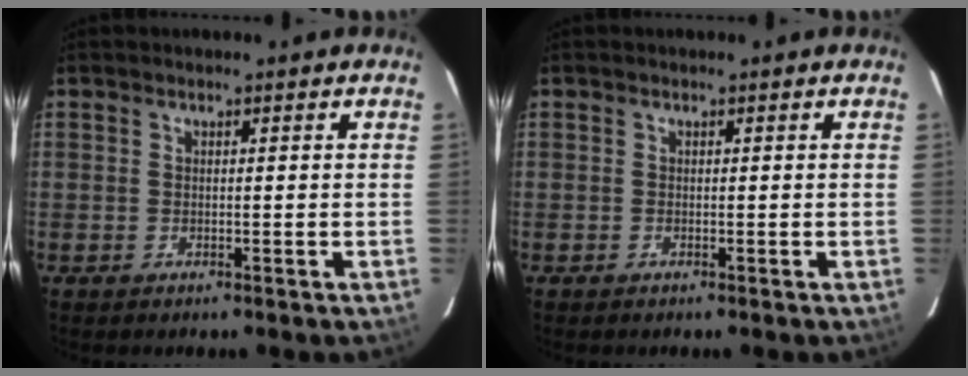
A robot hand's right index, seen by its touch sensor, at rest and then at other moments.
{"total": 0.0}